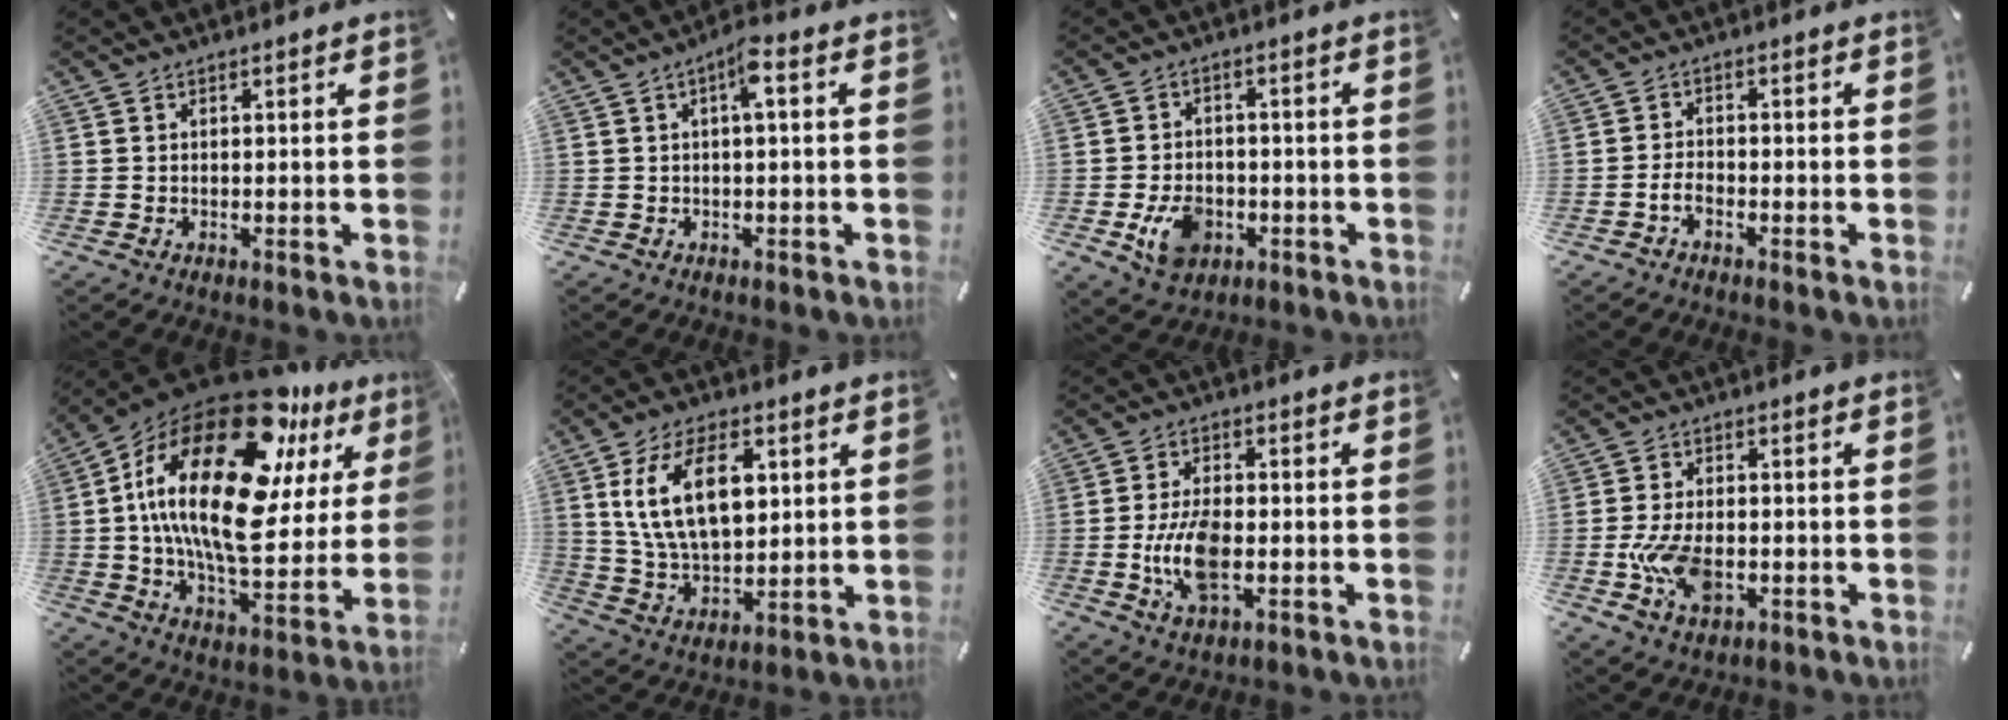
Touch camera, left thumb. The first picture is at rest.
{"total": 4.4, "force": [0.7, 0.9, 4.3], "torque": [-0.078, 0.006, 0.007]}
{"total": 8.4, "force": [-2.6, 6.3, 4.8], "torque": [-0.091, 0.006, -0.048]}
{"total": 3.0, "force": [-1.7, 1.5, 1.9], "torque": [-0.042, 0.007, -0.033]}
{"total": 31.0, "force": [11.4, 14.6, 24.9], "torque": [-0.476, -0.069, 0.184]}
{"total": 15.7, "force": [5.0, 9.3, 11.7], "torque": [-0.243, 0.005, 0.084]}
{"total": 10.2, "force": [-1.8, 5.2, 8.6], "torque": [-0.189, -0.004, -0.032]}
{"total": 10.0, "force": [-2.2, 6.1, 7.7], "torque": [-0.167, 0.003, -0.037]}